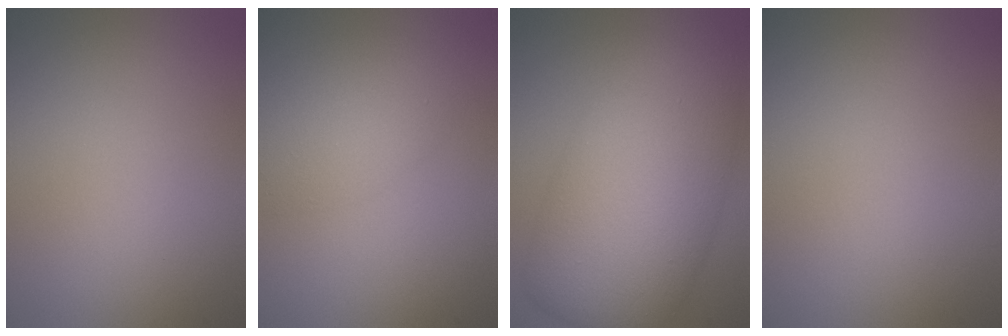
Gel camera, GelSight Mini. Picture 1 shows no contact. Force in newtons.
{"total": 3.0, "press": 3.0, "slide": 0.2}
{"total": 11.6, "press": 11.6, "slide": 0.3}
{"total": 0.0}